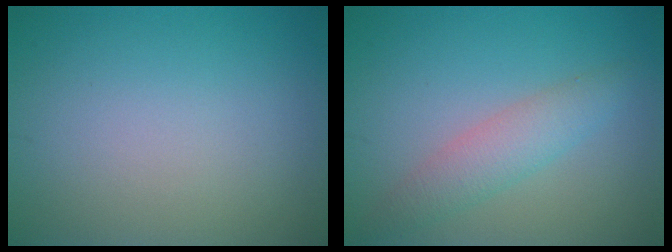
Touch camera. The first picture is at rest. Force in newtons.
{"total": 2.9, "press": 2.9, "slide": 0.1}